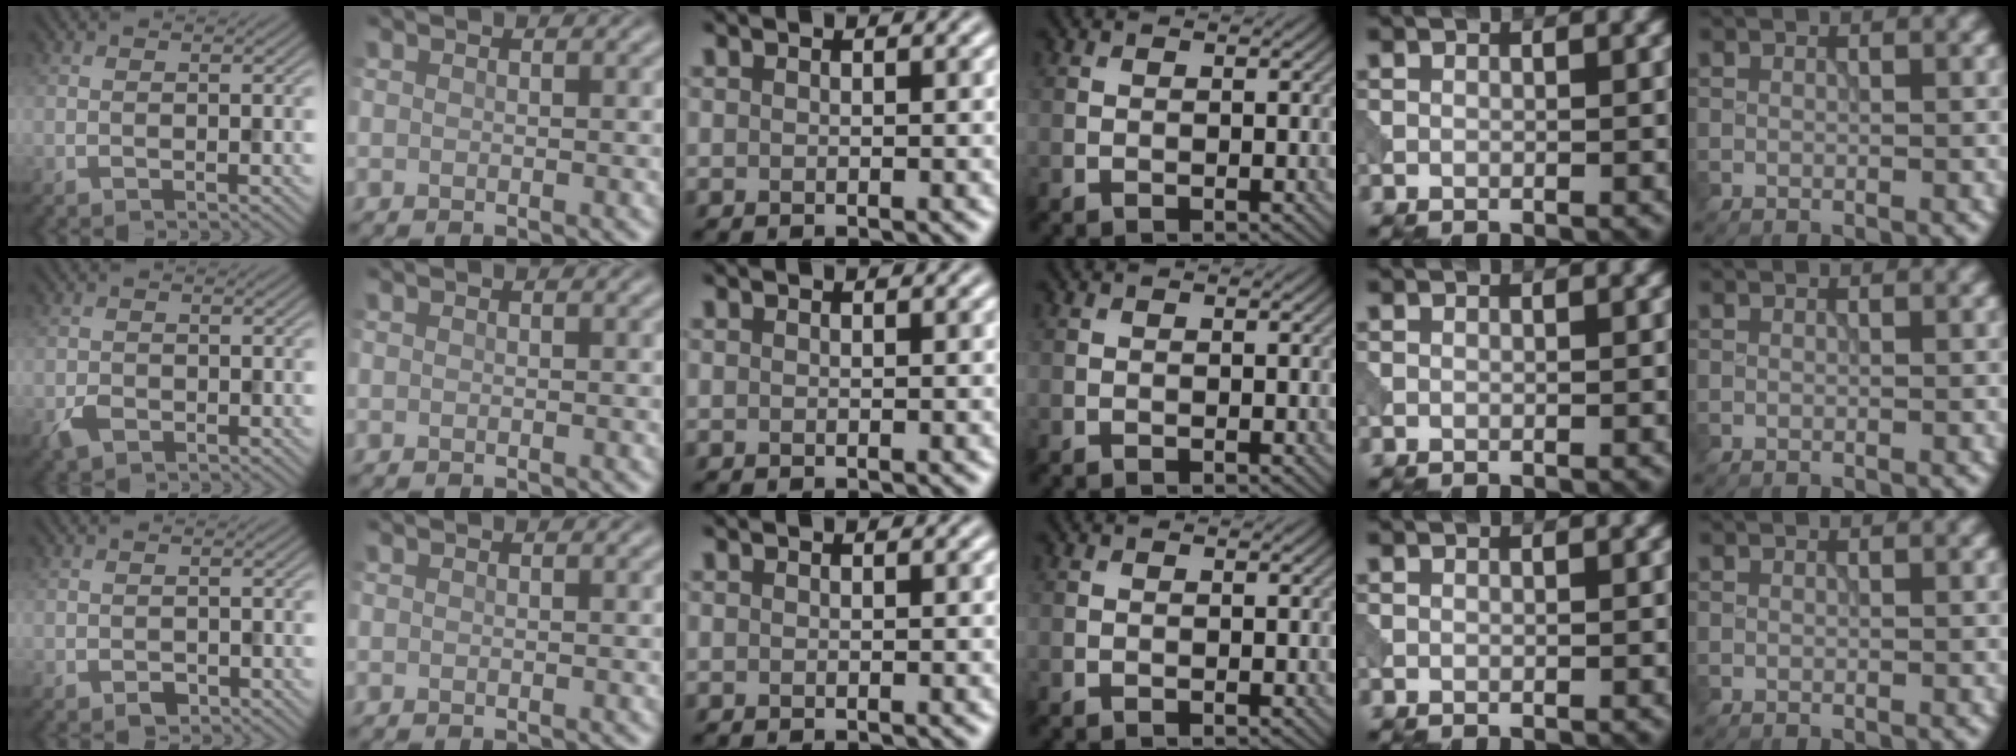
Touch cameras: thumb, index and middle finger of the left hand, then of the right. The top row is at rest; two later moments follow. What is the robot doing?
{"motion": "open", "object": "sandwich press"}